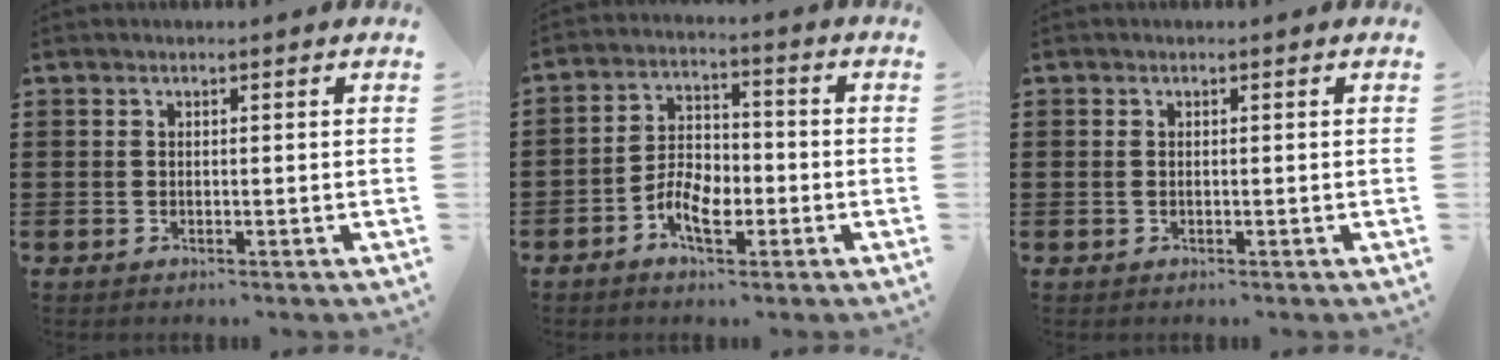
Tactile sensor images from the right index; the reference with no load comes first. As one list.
[{"total": 6.0, "force": [-2.9, 3.4, 4.1], "torque": [-0.085, 0.009, -0.056]}, {"total": 0.5, "force": [0.0, 0.2, 0.5], "torque": [-0.011, 0.000, -0.001]}]